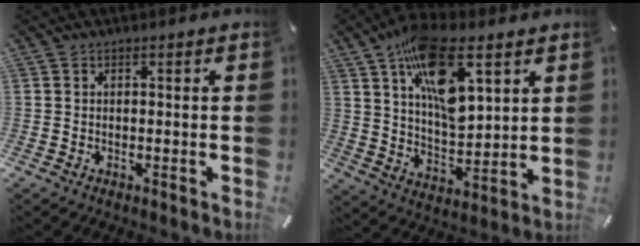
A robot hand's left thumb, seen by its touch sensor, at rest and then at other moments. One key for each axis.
{"total": 17.2, "fx": 8.4, "fy": 8.2, "fz": 12.5, "tx": -0.212, "ty": -0.016, "tz": 0.146}